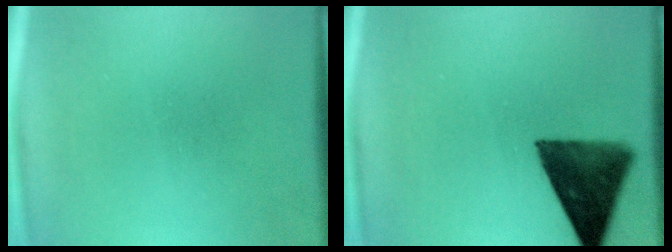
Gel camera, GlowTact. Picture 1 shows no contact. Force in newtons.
{"total": 11.6}